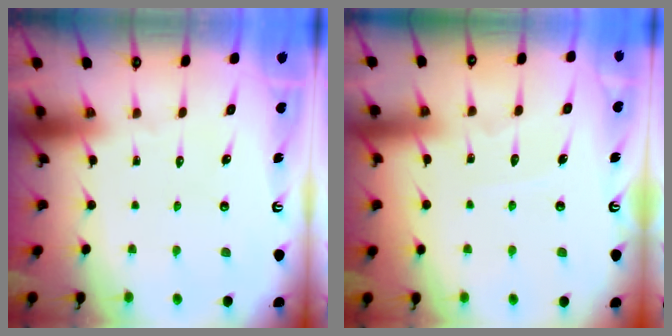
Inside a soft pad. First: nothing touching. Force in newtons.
{"total": 4.9, "press": 4.9, "slide": 0.3}